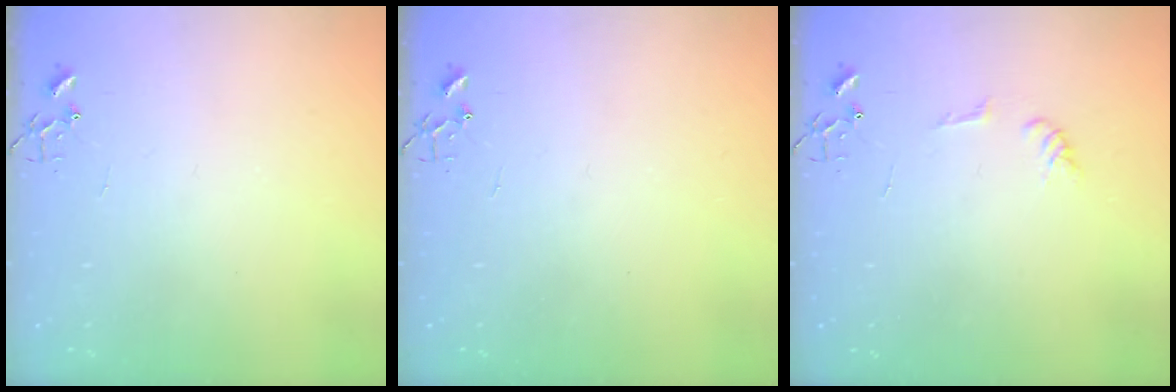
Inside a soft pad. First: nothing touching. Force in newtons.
{"total": 0.0}
{"total": 5.9, "press": 5.9, "slide": 0.6}